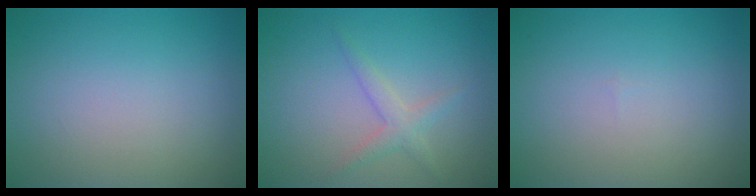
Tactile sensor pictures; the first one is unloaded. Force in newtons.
{"total": 1.8, "press": 1.8, "slide": 0.1}
{"total": 0.0}